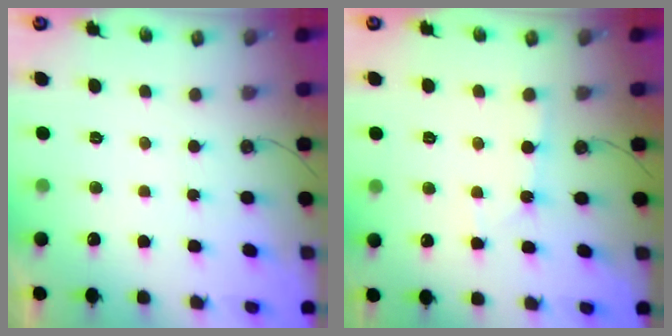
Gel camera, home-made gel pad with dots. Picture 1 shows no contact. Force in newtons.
{"total": 1.2, "press": 1.2, "slide": 0.1}